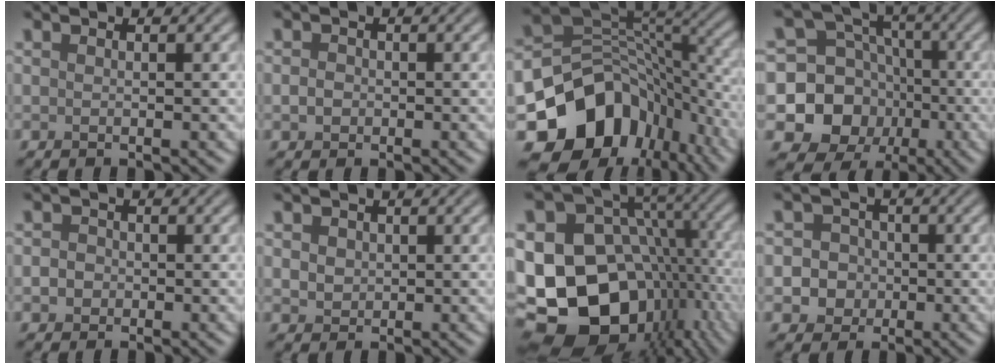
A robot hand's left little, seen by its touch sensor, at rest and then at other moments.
{"total": 1.2, "force": [-0.3, 1.0, 0.5], "torque": [-0.009, -0.001, -0.009]}
{"total": 14.1, "force": [-7.0, 10.3, 6.6], "torque": [-0.131, -0.007, -0.114]}
{"total": 10.1, "force": [-2.4, 9.3, 3.3], "torque": [-0.067, -0.007, -0.069]}
{"total": 1.5, "force": [-0.3, 1.3, 0.5], "torque": [-0.003, -0.001, -0.011]}
{"total": 1.5, "force": [0.4, 1.3, 0.7], "torque": [-0.012, -0.003, 0.010]}
{"total": 20.3, "force": [-3.5, 15.8, 12.2], "torque": [-0.230, -0.025, -0.028]}
{"total": 5.0, "force": [-0.9, 4.7, 1.3], "torque": [0.008, 0.016, -0.040]}